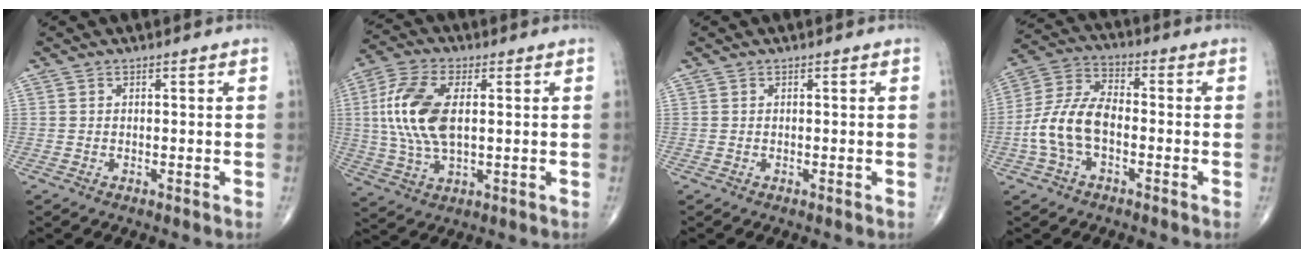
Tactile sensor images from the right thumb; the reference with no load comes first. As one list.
[{"total": 13.9, "force": [1.7, 7.0, 11.9], "torque": [-0.260, 0.003, 0.032]}, {"total": 0.0}, {"total": 11.1, "force": [-2.6, 6.3, 8.8], "torque": [-0.183, 0.036, -0.057]}]